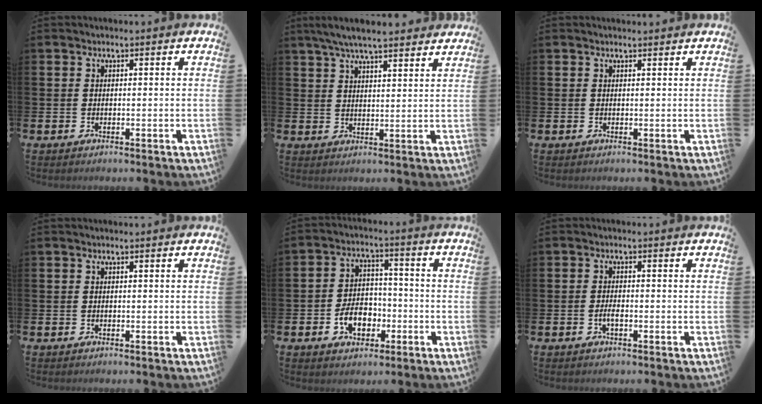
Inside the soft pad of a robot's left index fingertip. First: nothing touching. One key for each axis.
{"total": 6.1, "fx": 5.6, "fy": 0.8, "fz": 2.2, "tx": -0.052, "ty": -0.018, "tz": 0.101}
{"total": 0.7, "fx": 0.7, "fy": 0.0, "fz": 0.1, "tx": 0.009, "ty": -0.003, "tz": 0.010}
{"total": 0.0}
{"total": 5.8, "fx": -2.3, "fy": 4.1, "fz": 3.4, "tx": -0.052, "ty": 0.010, "tz": -0.044}
{"total": 1.5, "fx": -0.6, "fy": 0.5, "fz": 1.3, "tx": -0.032, "ty": 0.003, "tz": -0.011}